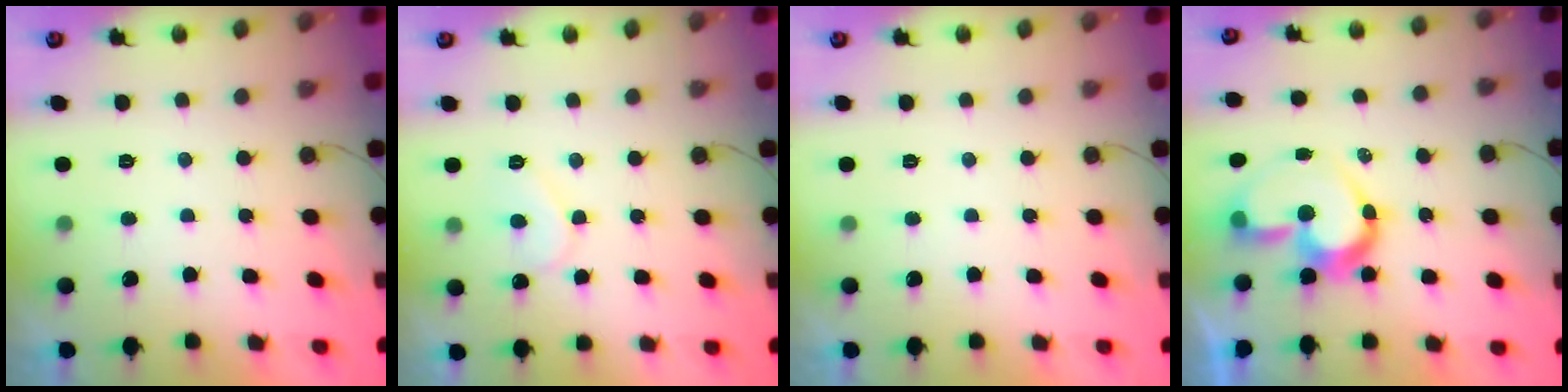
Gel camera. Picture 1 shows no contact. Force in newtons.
{"total": 6.9, "press": 6.9, "slide": 0.6}
{"total": 0.0}
{"total": 12.3, "press": 12.2, "slide": 2.0}